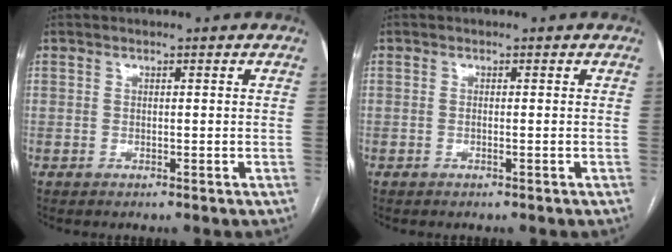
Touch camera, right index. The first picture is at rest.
{"total": 0.0}